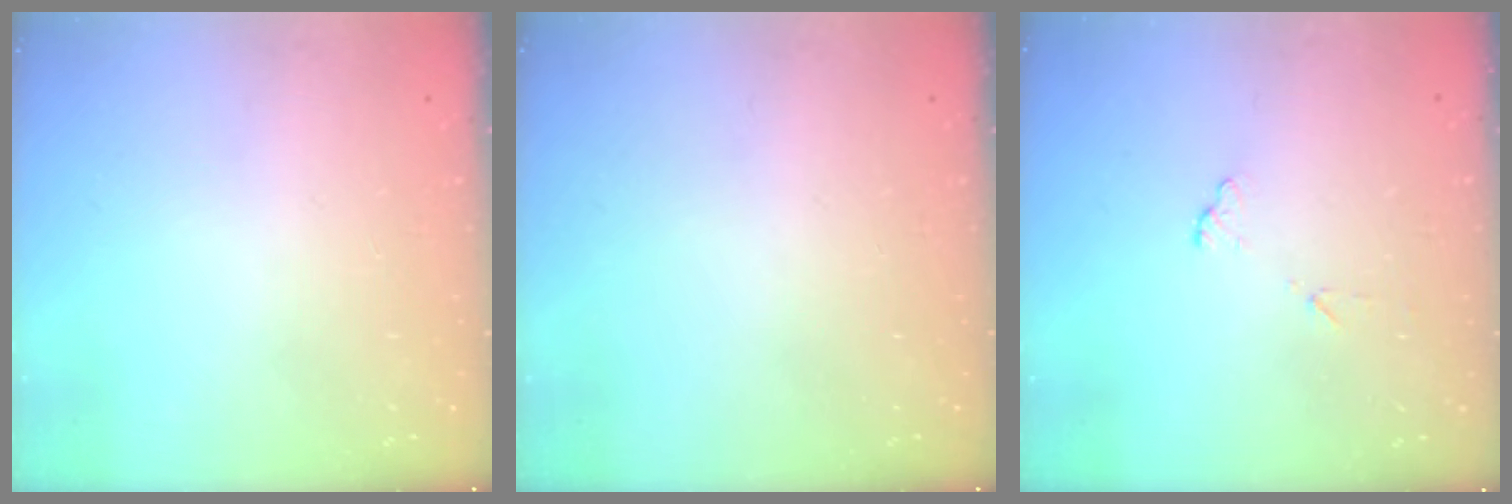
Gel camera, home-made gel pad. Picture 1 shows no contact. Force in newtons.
{"total": 0.0}
{"total": 6.4, "press": 6.4, "slide": 0.5}